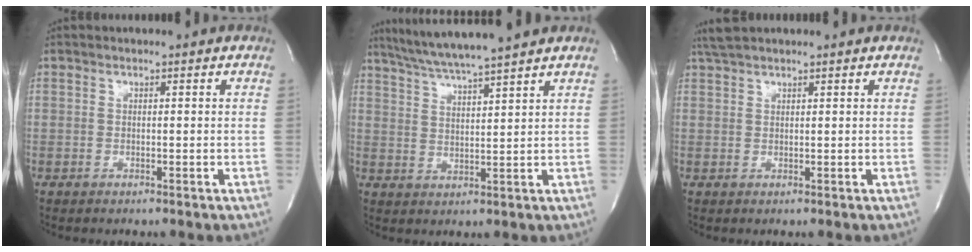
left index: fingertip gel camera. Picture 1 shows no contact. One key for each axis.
{"total": 10.3, "fx": 8.9, "fy": -1.5, "fz": 4.9, "tx": -0.088, "ty": 0.015, "tz": 0.146}
{"total": 3.1, "fx": 2.8, "fy": 0.5, "fz": 1.2, "tx": -0.026, "ty": 0.024, "tz": 0.056}